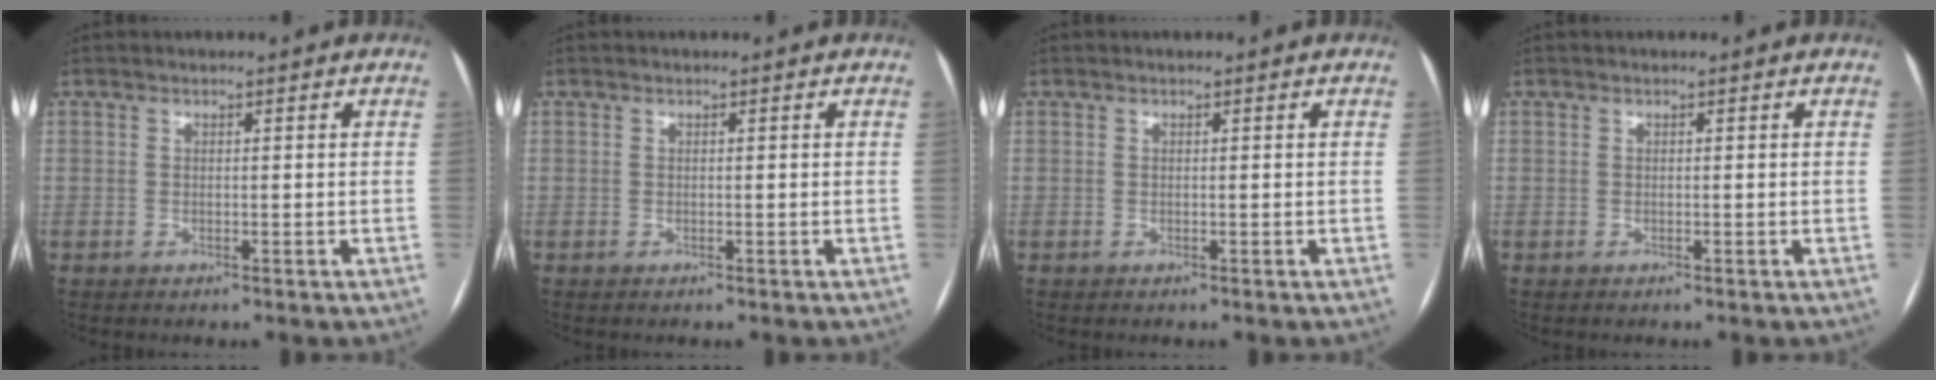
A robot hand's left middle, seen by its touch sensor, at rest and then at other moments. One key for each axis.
{"total": 0.0}
{"total": 0.0}
{"total": 0.0}